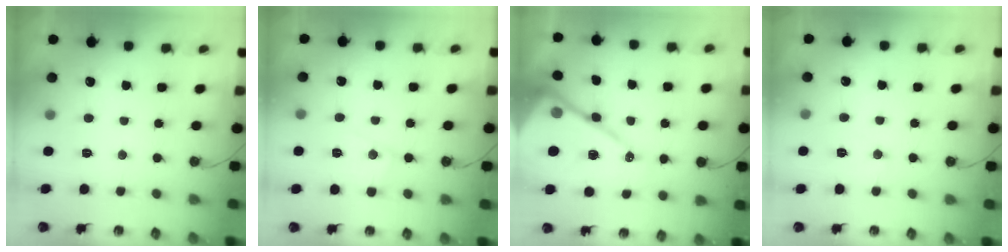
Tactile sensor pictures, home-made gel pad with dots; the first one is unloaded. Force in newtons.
{"total": 7.1, "press": 7.0, "slide": 0.4}
{"total": 17.9, "press": 17.8, "slide": 1.8}
{"total": 5.8, "press": 5.7, "slide": 0.9}